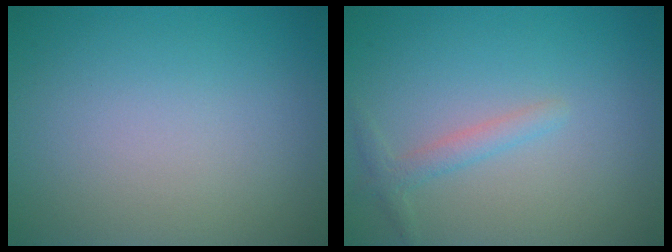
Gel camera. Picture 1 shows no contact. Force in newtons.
{"total": 1.6, "press": 1.6, "slide": 0.1}